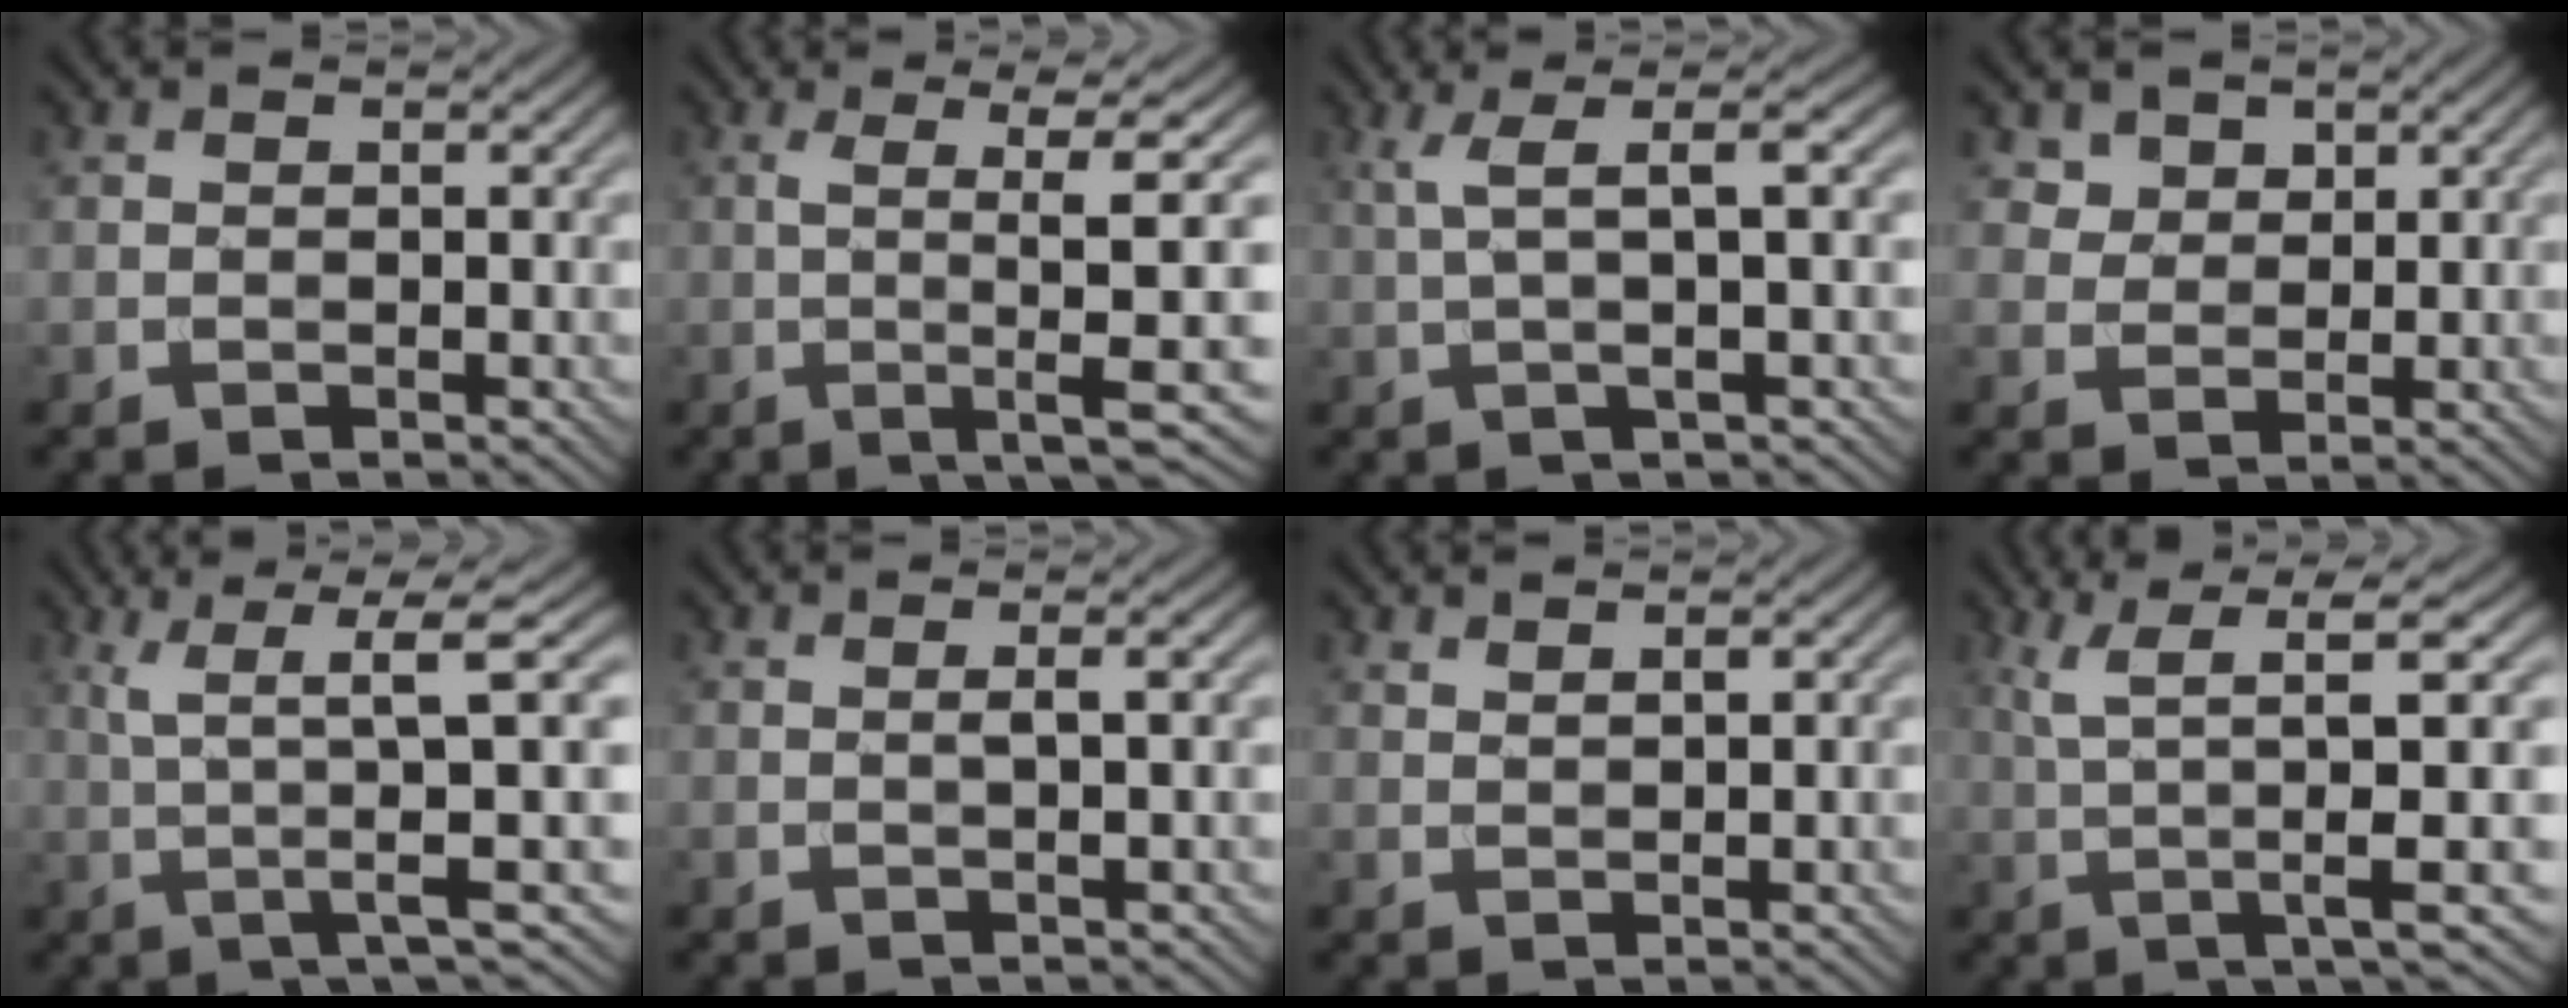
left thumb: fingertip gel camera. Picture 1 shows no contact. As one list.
[{"total": 7.7, "force": [-0.7, 0.4, 7.6], "torque": [-0.135, 0.008, -0.007]}, {"total": 5.7, "force": [1.8, 0.8, 5.4], "torque": [-0.101, 0.022, 0.034]}, {"total": 3.4, "force": [2.2, 2.5, 0.9], "torque": [-0.037, -0.019, 0.054]}, {"total": 7.9, "force": [1.2, 1.0, 7.8], "torque": [-0.144, 0.013, 0.024]}, {"total": 1.9, "force": [0.4, 0.1, 1.8], "torque": [-0.035, 0.008, 0.001]}, {"total": 1.3, "force": [1.1, 0.1, 0.6], "torque": [-0.017, -0.001, 0.024]}, {"total": 8.1, "force": [1.4, 1.2, 7.9], "torque": [-0.150, 0.014, 0.032]}]